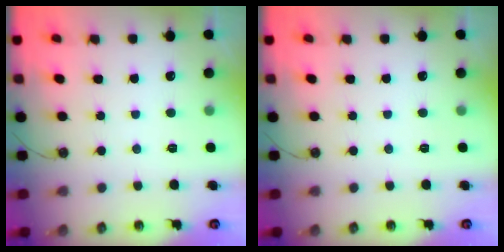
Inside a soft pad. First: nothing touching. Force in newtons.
{"total": 0.0}